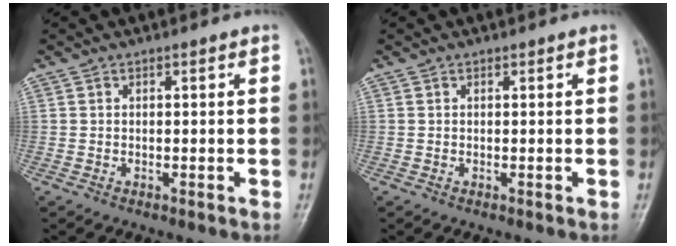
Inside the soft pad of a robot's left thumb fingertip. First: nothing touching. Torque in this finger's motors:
{"motor_torque": [0.07, 0.09, -0.10, -0.09, 0.00]}